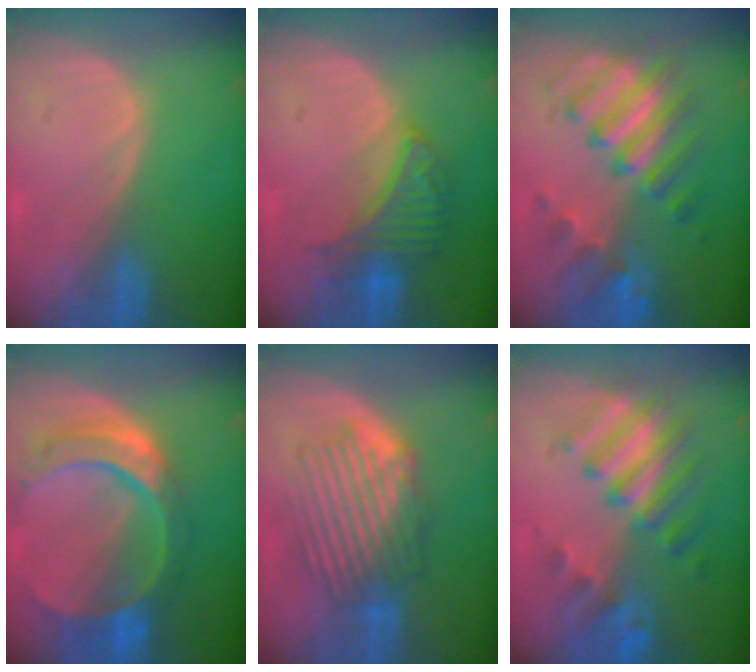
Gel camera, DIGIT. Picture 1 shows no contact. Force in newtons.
{"total": 6.6, "press": 6.2, "slide": 2.2}
{"total": 8.4, "press": 8.4, "slide": 0.3}
{"total": 11.0, "press": 9.2, "slide": 6.1}
{"total": 8.3, "press": 8.0, "slide": 2.4}
{"total": 8.8, "press": 8.1, "slide": 3.3}